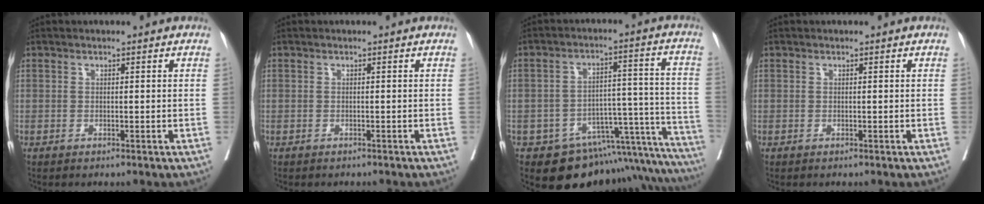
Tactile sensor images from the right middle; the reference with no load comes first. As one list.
[{"total": 1.6, "force": [-1.4, 0.7, 0.3], "torque": [-0.011, 0.000, -0.020]}, {"total": 16.3, "force": [-13.5, 6.5, 6.3], "torque": [-0.014, 0.085, -0.165]}, {"total": 0.0}]